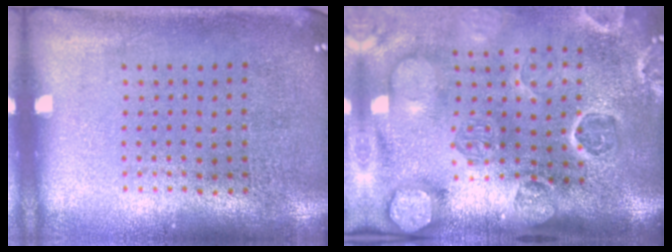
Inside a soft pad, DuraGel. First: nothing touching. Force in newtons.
{"total": 4.5, "press": 3.6, "slide": 2.8}